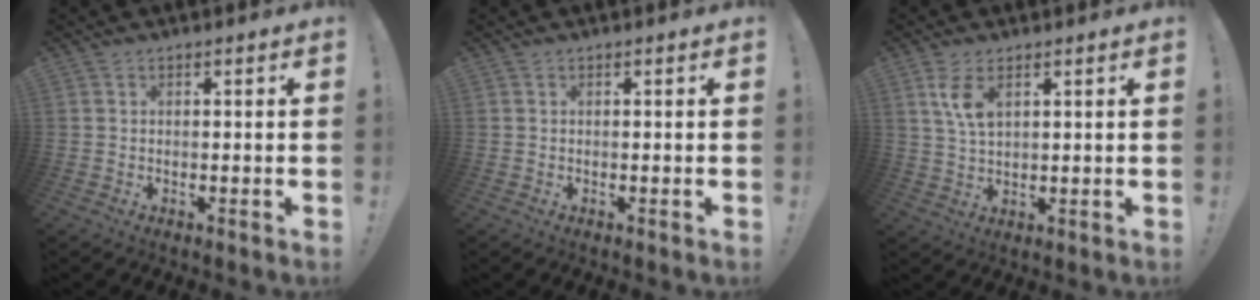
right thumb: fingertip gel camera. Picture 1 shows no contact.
{"total": 0.0}
{"total": 6.6, "force": [3.1, 2.9, 5.0], "torque": [-0.096, -0.014, 0.053]}